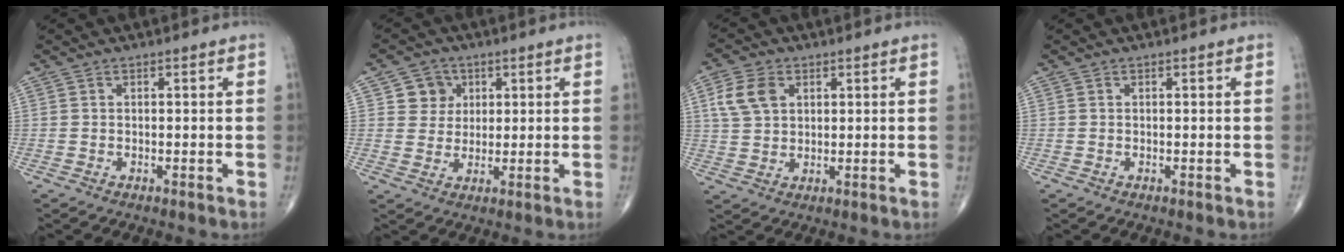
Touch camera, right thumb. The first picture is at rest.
{"total": 5.3, "force": [1.9, 4.9, 1.1], "torque": [0.011, -0.003, 0.029]}
{"total": 7.0, "force": [2.4, 4.8, 4.4], "torque": [-0.080, 0.000, 0.046]}
{"total": 0.0}